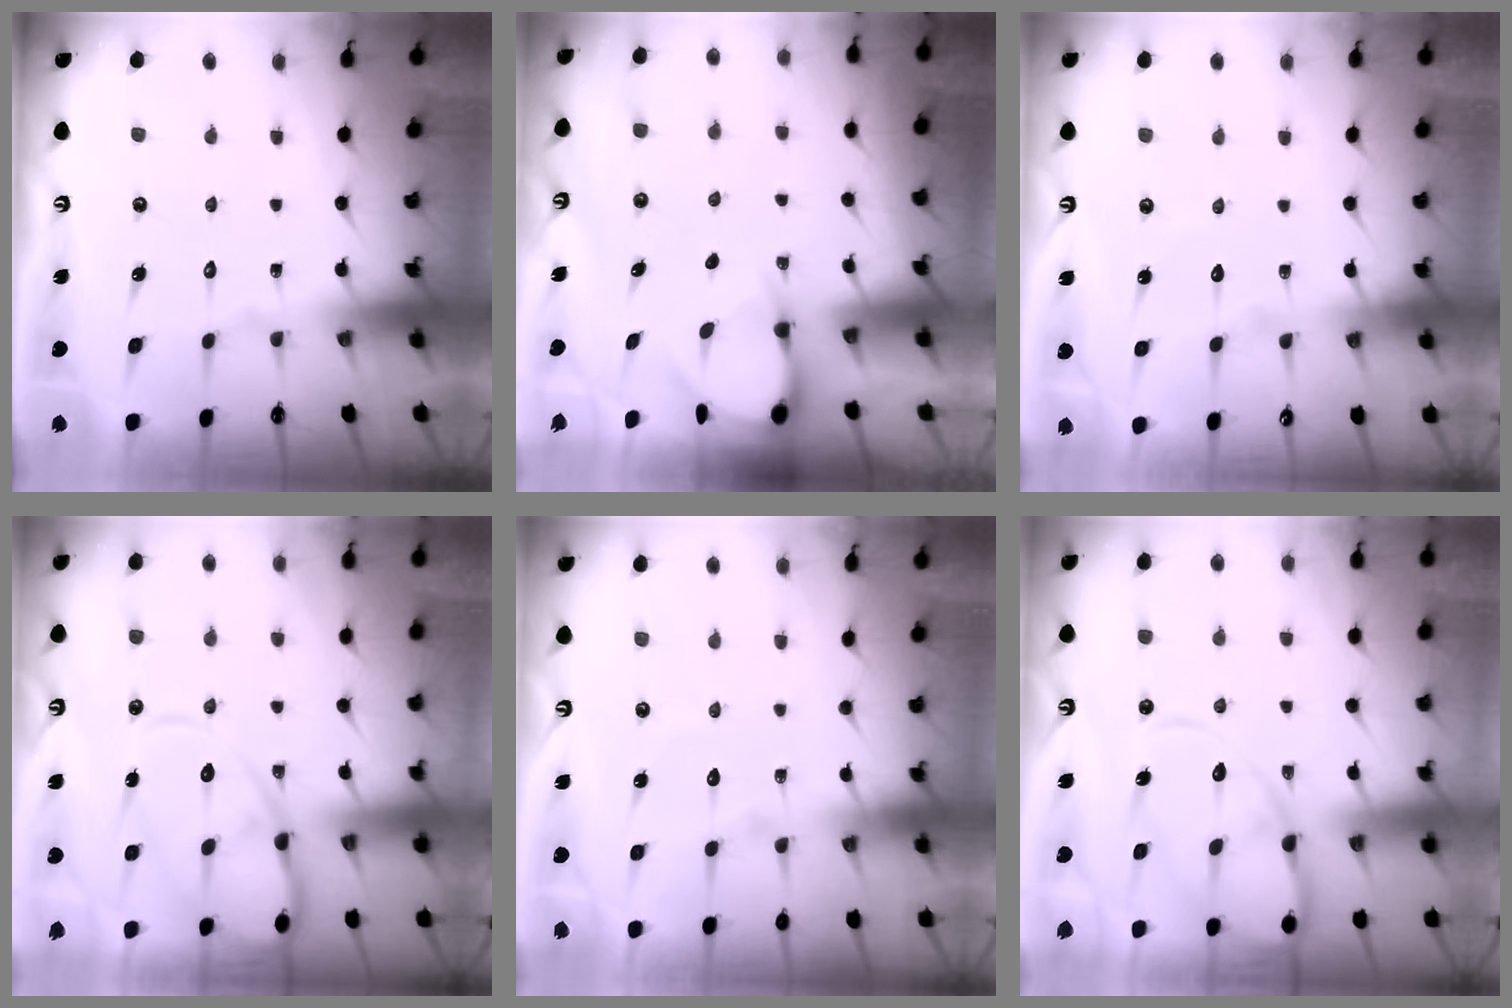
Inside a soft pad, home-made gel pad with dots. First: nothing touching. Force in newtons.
{"total": 3.3, "press": 3.3, "slide": 0.4}
{"total": 3.6, "press": 3.6, "slide": 0.4}
{"total": 13.6, "press": 13.6, "slide": 1.3}
{"total": 2.6, "press": 2.6, "slide": 0.3}
{"total": 13.3, "press": 13.2, "slide": 1.2}